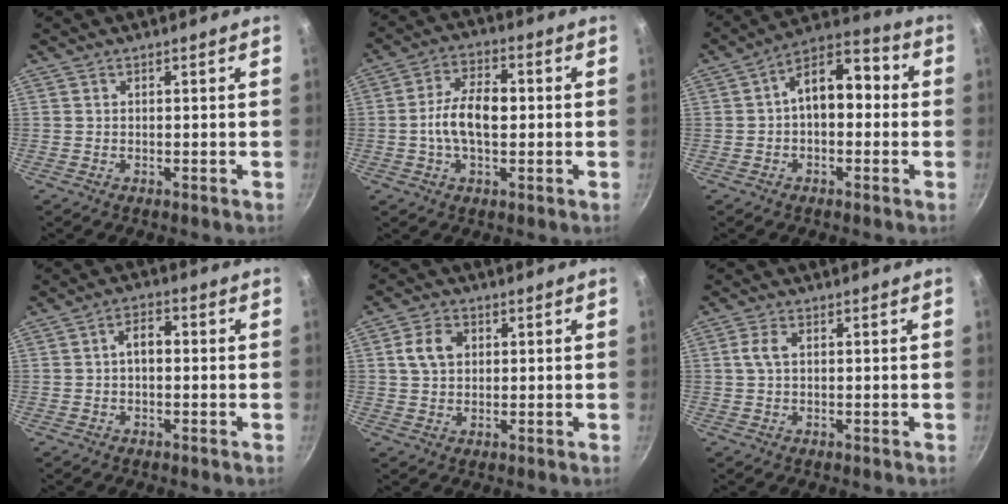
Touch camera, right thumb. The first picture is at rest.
{"total": 9.8, "force": [-0.4, 5.2, 8.2], "torque": [-0.150, 0.019, -0.012]}
{"total": 11.7, "force": [0.5, 6.9, 9.5], "torque": [-0.120, 0.044, -0.007]}
{"total": 4.2, "force": [0.0, 2.5, 3.4], "torque": [-0.050, 0.018, -0.005]}
{"total": 5.8, "force": [1.4, 4.3, 3.7], "torque": [-0.062, 0.005, 0.024]}
{"total": 2.8, "force": [0.5, 1.6, 2.2], "torque": [-0.056, 0.009, 0.009]}